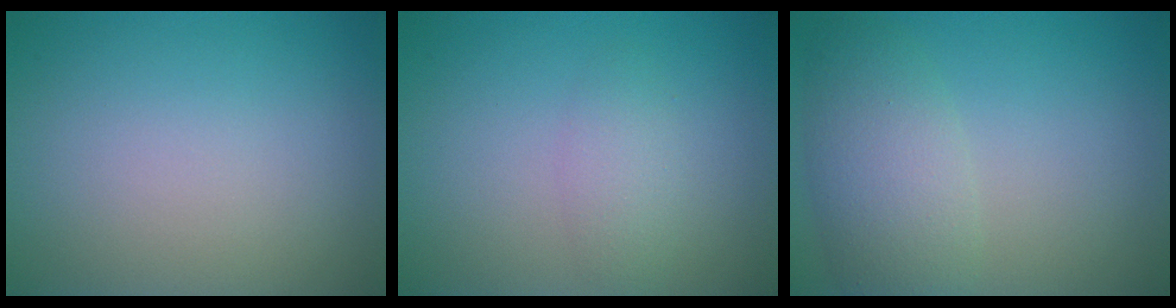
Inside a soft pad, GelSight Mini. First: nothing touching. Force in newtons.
{"total": 1.8, "press": 1.8, "slide": 0.0}
{"total": 4.6, "press": 4.6, "slide": 0.3}